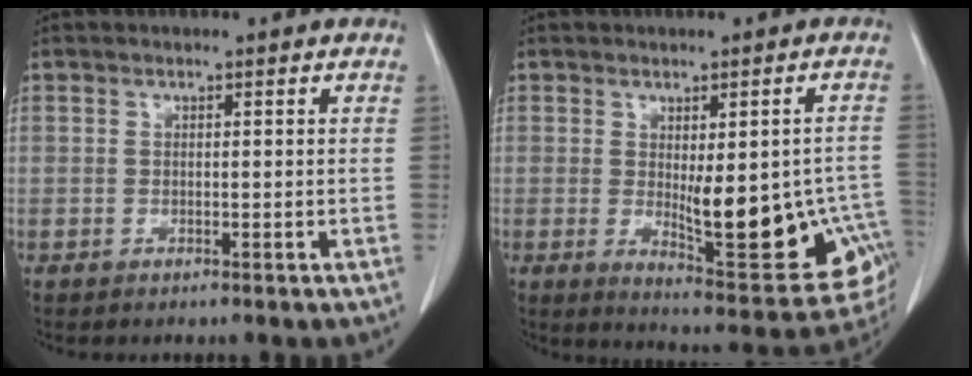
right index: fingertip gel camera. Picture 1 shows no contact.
{"total": 16.3, "force": [-3.2, 5.2, 15.1], "torque": [-0.138, 0.001, -0.020]}